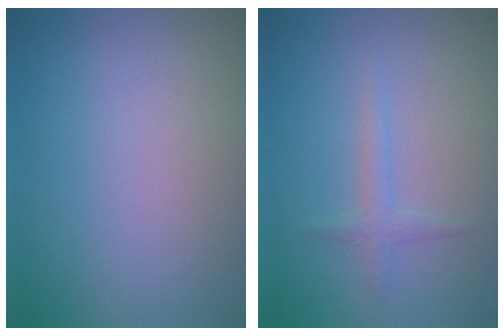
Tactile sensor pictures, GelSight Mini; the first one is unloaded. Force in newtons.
{"total": 1.3, "press": 1.2, "slide": 0.0}